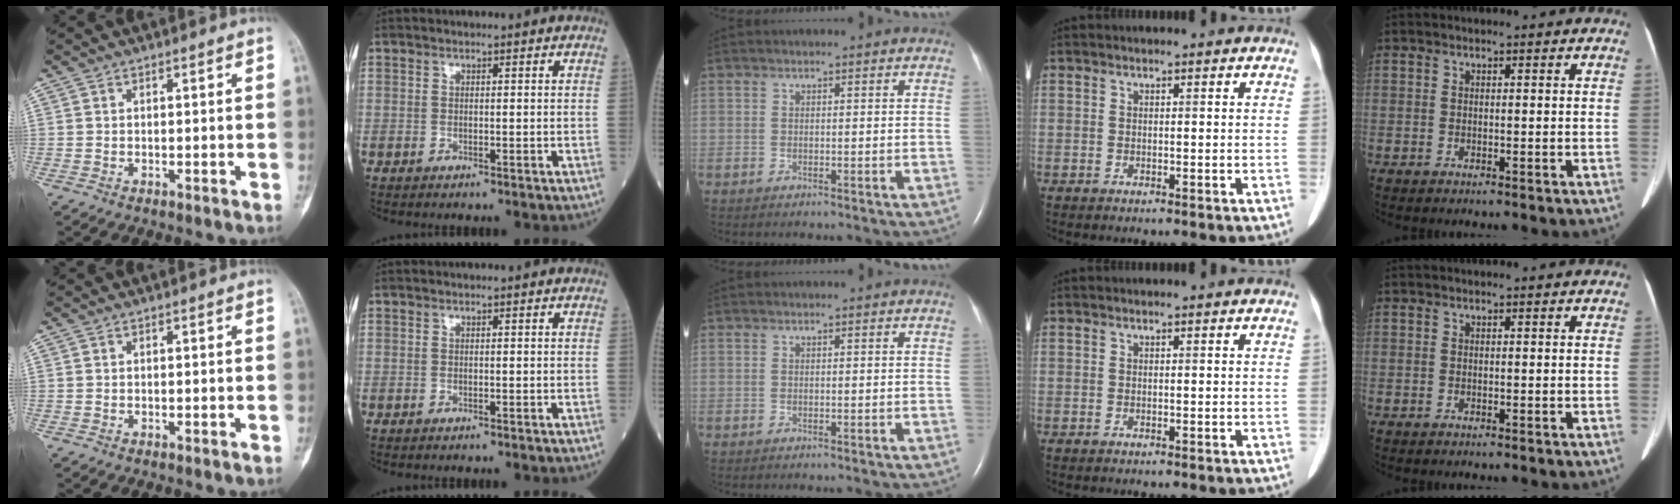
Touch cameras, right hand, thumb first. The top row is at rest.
{}